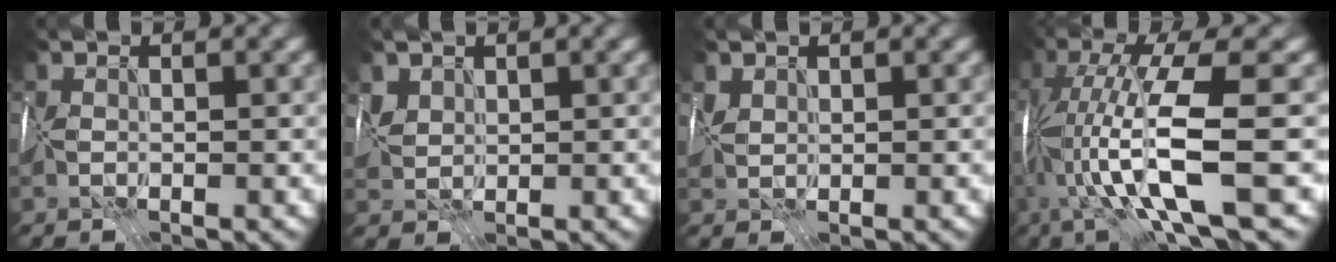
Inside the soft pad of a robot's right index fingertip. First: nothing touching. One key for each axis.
{"total": 1.2, "fx": 1.1, "fy": 0.4, "fz": -0.3, "tx": 0.012, "ty": -0.005, "tz": 0.026}
{"total": 1.0, "fx": 0.9, "fy": 0.1, "fz": -0.3, "tx": 0.013, "ty": -0.001, "tz": 0.019}
{"total": 10.4, "fx": -2.2, "fy": 1.4, "fz": 10.1, "tx": -0.165, "ty": -0.005, "tz": -0.036}